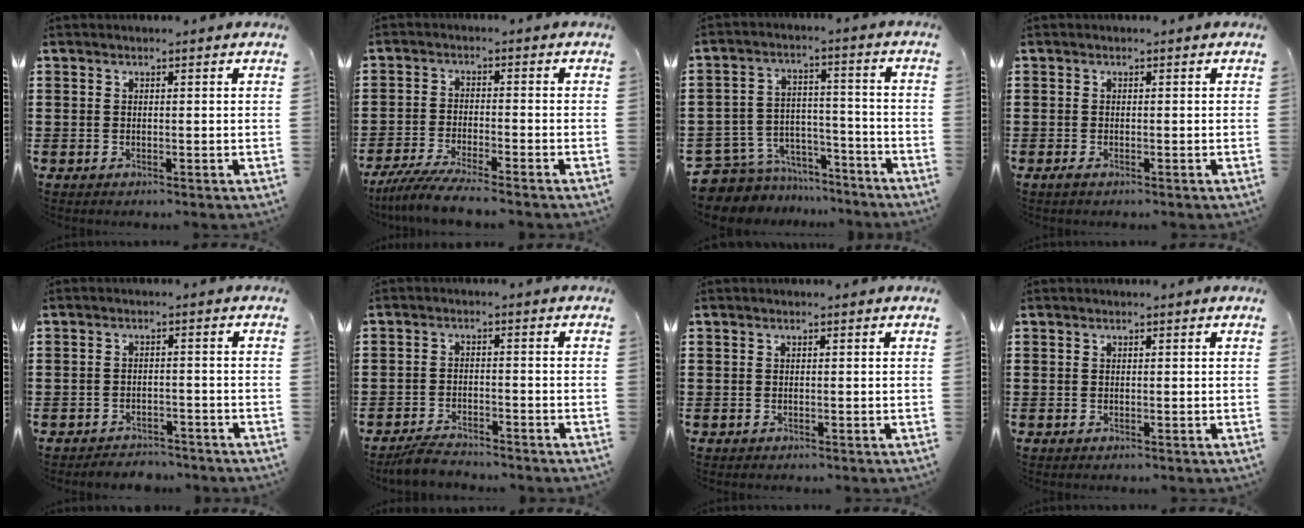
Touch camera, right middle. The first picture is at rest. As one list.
[{"total": 5.0, "force": [-4.6, -0.2, 2.0], "torque": [-0.055, -0.020, -0.092]}, {"total": 6.6, "force": [-6.1, 2.4, 0.5], "torque": [-0.030, 0.006, -0.126]}, {"total": 0.5, "force": [-0.3, 0.1, 0.4], "torque": [-0.009, -0.005, -0.005]}, {"total": 2.5, "force": [-2.4, 0.5, -0.2], "torque": [-0.005, 0.002, -0.054]}, {"total": 3.1, "force": [-3.0, 0.5, 0.6], "torque": [-0.014, 0.005, -0.063]}, {"total": 0.0}, {"total": 0.0}]